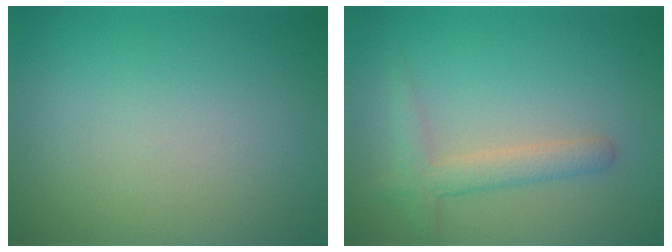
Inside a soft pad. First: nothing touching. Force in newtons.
{"total": 2.6, "press": 2.6, "slide": 0.2}